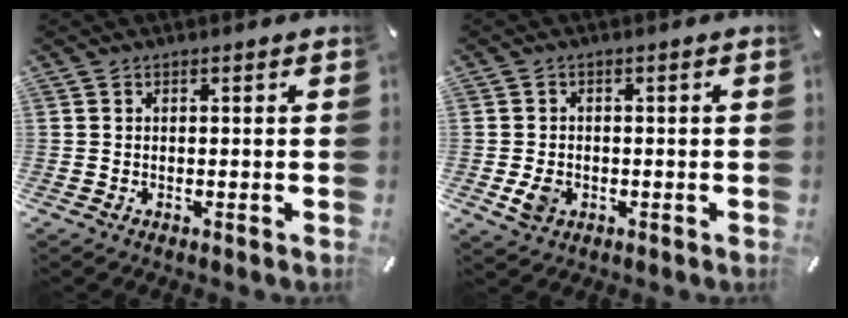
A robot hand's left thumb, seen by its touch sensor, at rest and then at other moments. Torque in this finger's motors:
{"motor_torque": [0.27, 0.72, 0.13, -0.11, 0.11]}